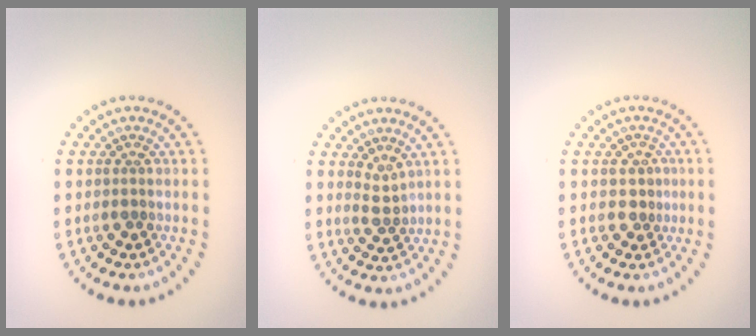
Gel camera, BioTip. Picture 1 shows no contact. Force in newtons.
{"total": 1.4, "press": 0.9, "slide": 1.0}
{"total": 1.1, "press": 0.9, "slide": 0.7}